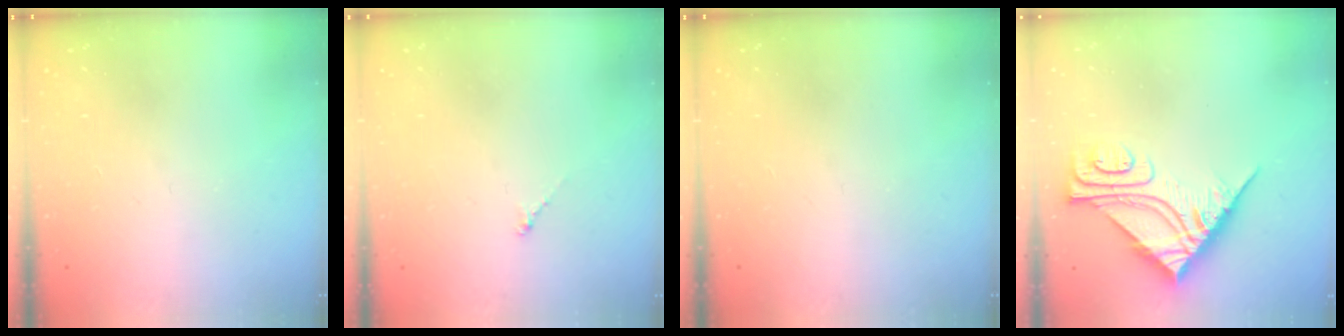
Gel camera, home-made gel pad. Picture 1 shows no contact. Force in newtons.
{"total": 0.8, "press": 0.6, "slide": 0.4}
{"total": 0.0}
{"total": 9.7, "press": 9.7, "slide": 0.9}